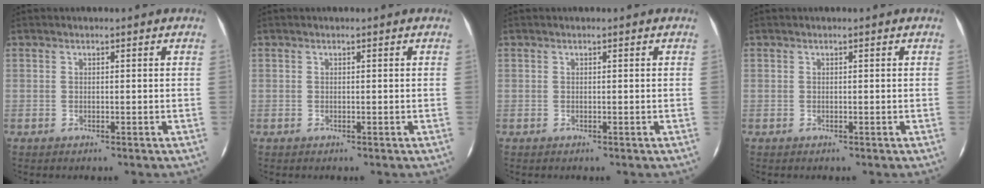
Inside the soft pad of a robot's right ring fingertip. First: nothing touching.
{"total": 0.0}
{"total": 0.0}
{"total": 0.0}